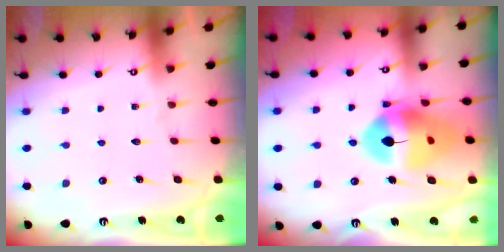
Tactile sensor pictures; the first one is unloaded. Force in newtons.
{"total": 16.0, "press": 15.9, "slide": 1.5}